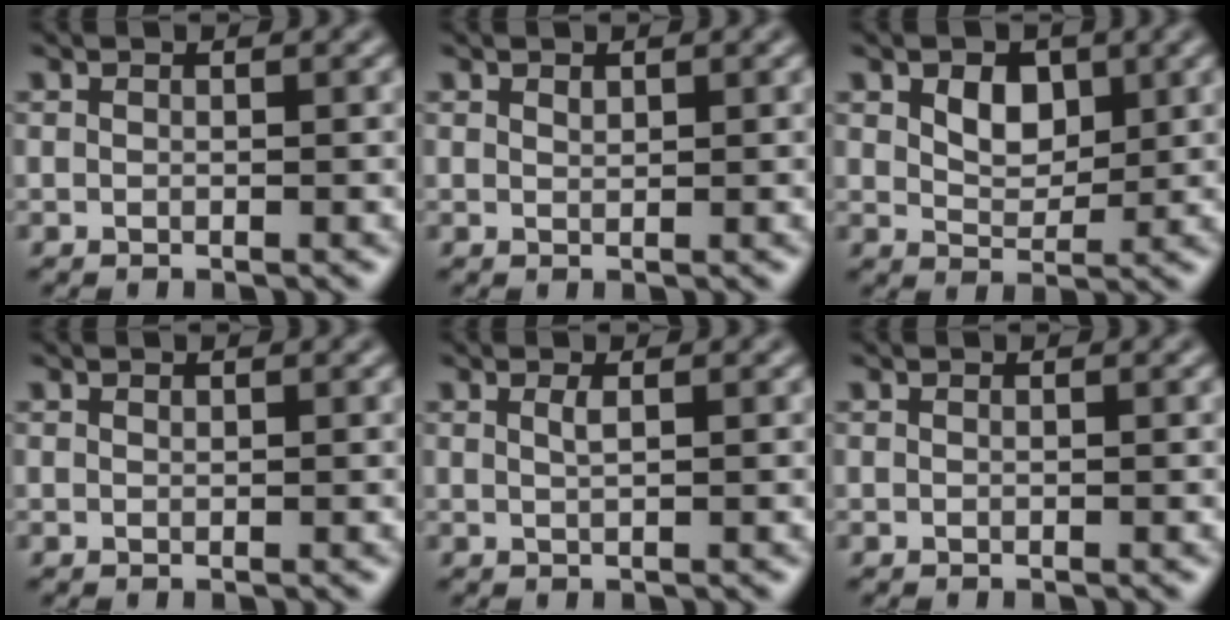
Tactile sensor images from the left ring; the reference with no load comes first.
{"total": 0.6, "force": [0.5, 0.2, 0.2], "torque": [-0.006, -0.002, 0.011]}
{"total": 3.0, "force": [1.1, 2.0, 2.0], "torque": [-0.037, -0.002, 0.018]}
{"total": 0.0}
{"total": 1.0, "force": [0.4, 0.3, 0.9], "torque": [-0.013, 0.002, 0.005]}
{"total": 0.0}